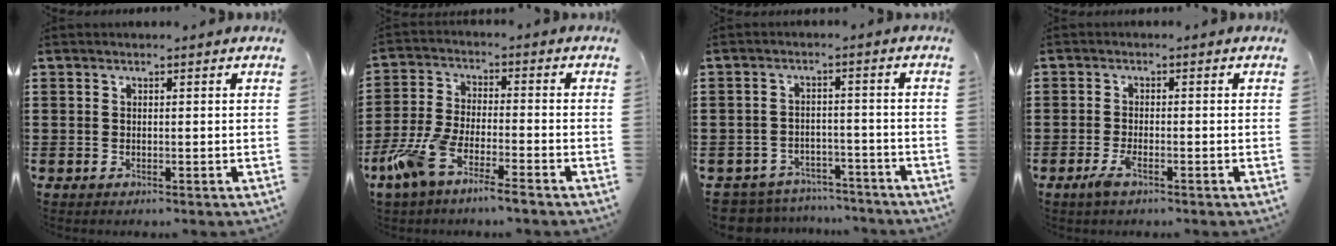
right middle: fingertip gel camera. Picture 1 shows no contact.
{"total": 7.3, "force": [-5.6, 0.7, 4.6], "torque": [-0.123, -0.016, -0.113]}
{"total": 4.8, "force": [-4.7, 0.8, -0.1], "torque": [-0.009, 0.007, -0.102]}
{"total": 2.7, "force": [-1.4, 0.5, 2.2], "torque": [-0.052, -0.006, -0.028]}